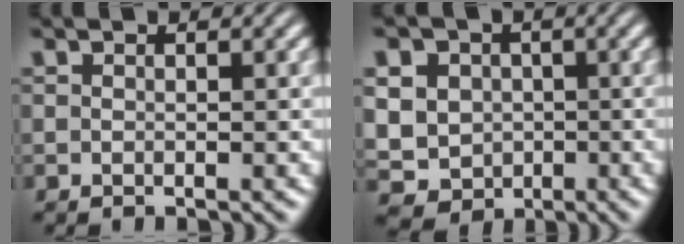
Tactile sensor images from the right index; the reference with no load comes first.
{"total": 11.2, "force": [-2.2, 10.2, 3.8], "torque": [-0.091, -0.053, -0.031]}